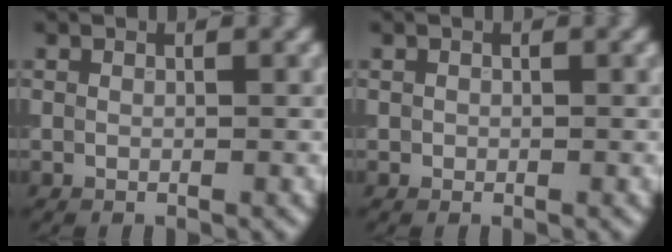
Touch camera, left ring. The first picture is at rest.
{"total": 0.0}